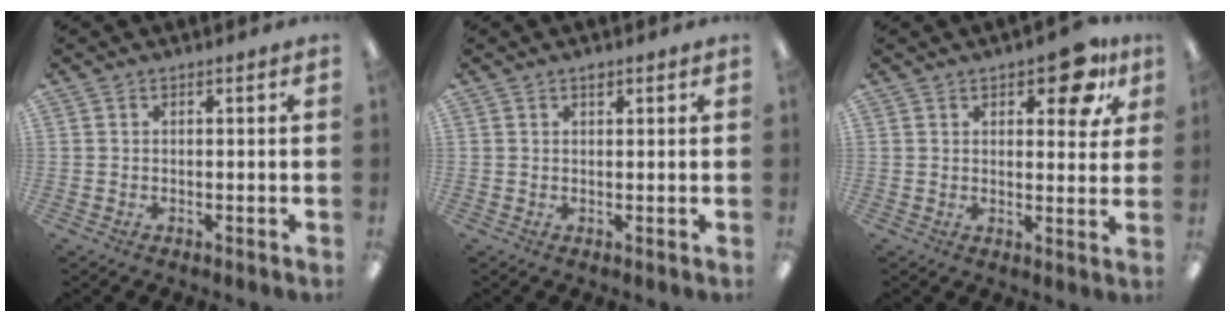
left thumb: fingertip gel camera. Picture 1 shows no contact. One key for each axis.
{"total": 0.9, "fx": 0.7, "fy": 0.4, "fz": 0.3, "tx": 0.000, "ty": -0.004, "tz": 0.011}
{"total": 9.7, "fx": 5.7, "fy": 4.2, "fz": 6.6, "tx": -0.068, "ty": -0.025, "tz": 0.090}